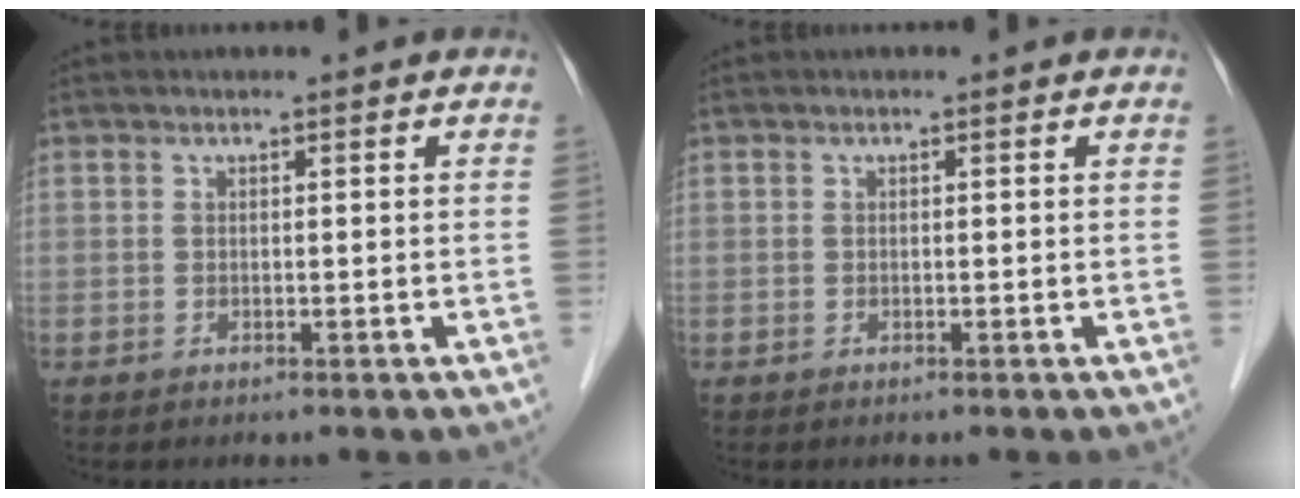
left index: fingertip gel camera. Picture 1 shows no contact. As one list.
[{"total": 0.0}]